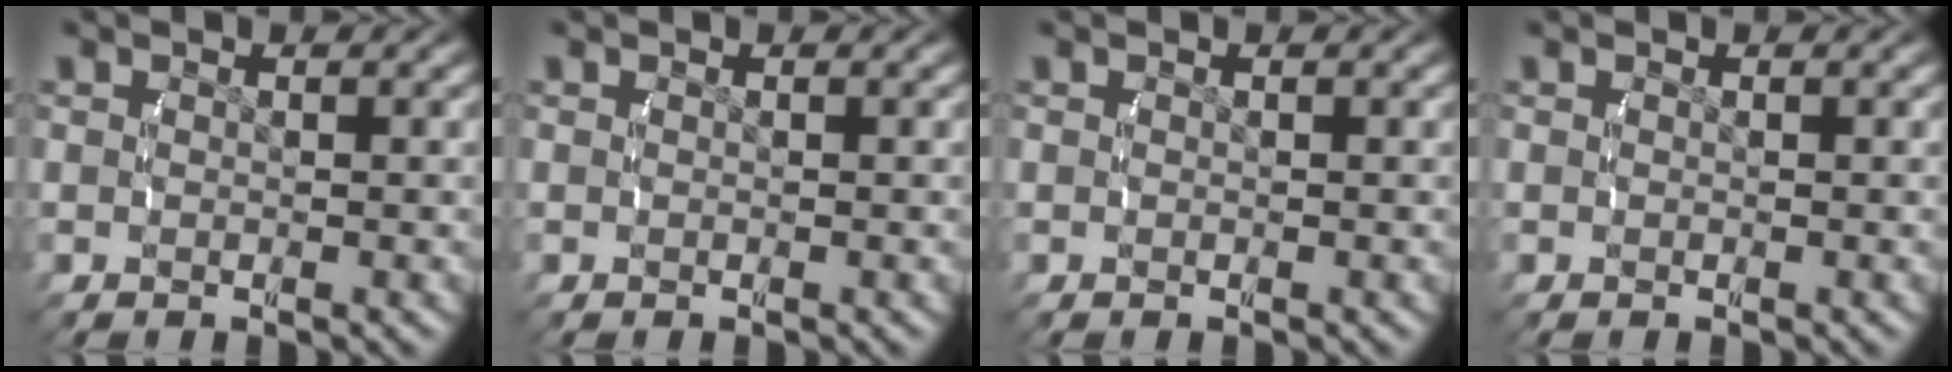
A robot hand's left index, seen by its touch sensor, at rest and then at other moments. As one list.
[{"total": 0.0}, {"total": 0.0}, {"total": 0.0}]